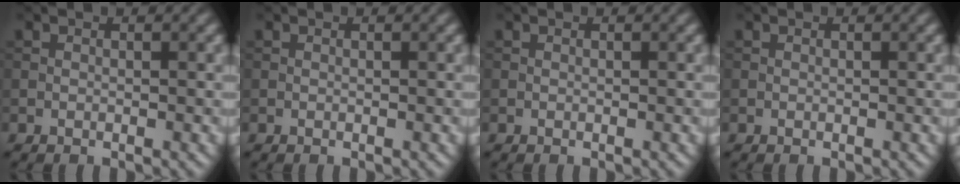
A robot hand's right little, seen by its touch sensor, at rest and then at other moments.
{"total": 0.0}
{"total": 0.0}
{"total": 0.0}